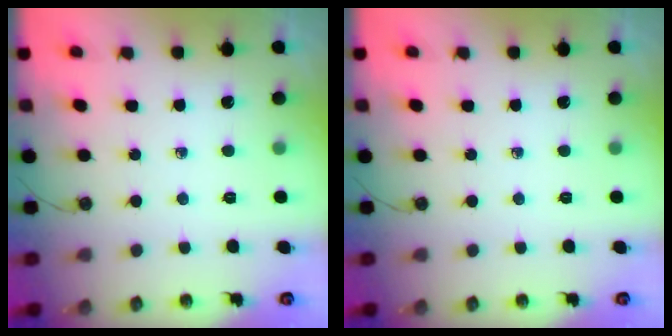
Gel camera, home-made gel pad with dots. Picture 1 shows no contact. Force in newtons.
{"total": 0.0}